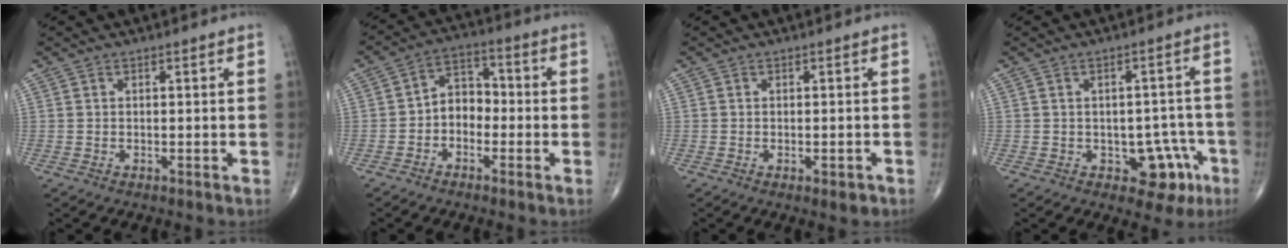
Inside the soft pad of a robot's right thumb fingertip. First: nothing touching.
{"total": 6.3, "force": [-1.8, 4.8, 3.7], "torque": [-0.034, 0.034, -0.049]}
{"total": 2.2, "force": [-1.0, 0.8, 1.8], "torque": [-0.023, 0.002, -0.010]}
{"total": 7.7, "force": [-3.2, 5.0, 4.9], "torque": [-0.021, 0.025, -0.033]}